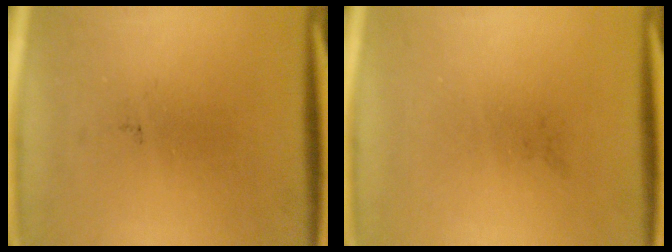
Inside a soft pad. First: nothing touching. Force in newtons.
{"total": 0.0}